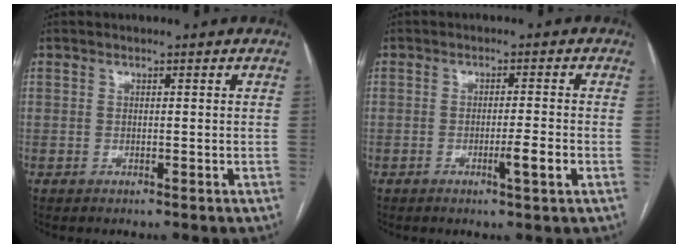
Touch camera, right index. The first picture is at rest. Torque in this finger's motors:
{"motor_torque": [0.69, -0.21, 0.39, 0.08]}